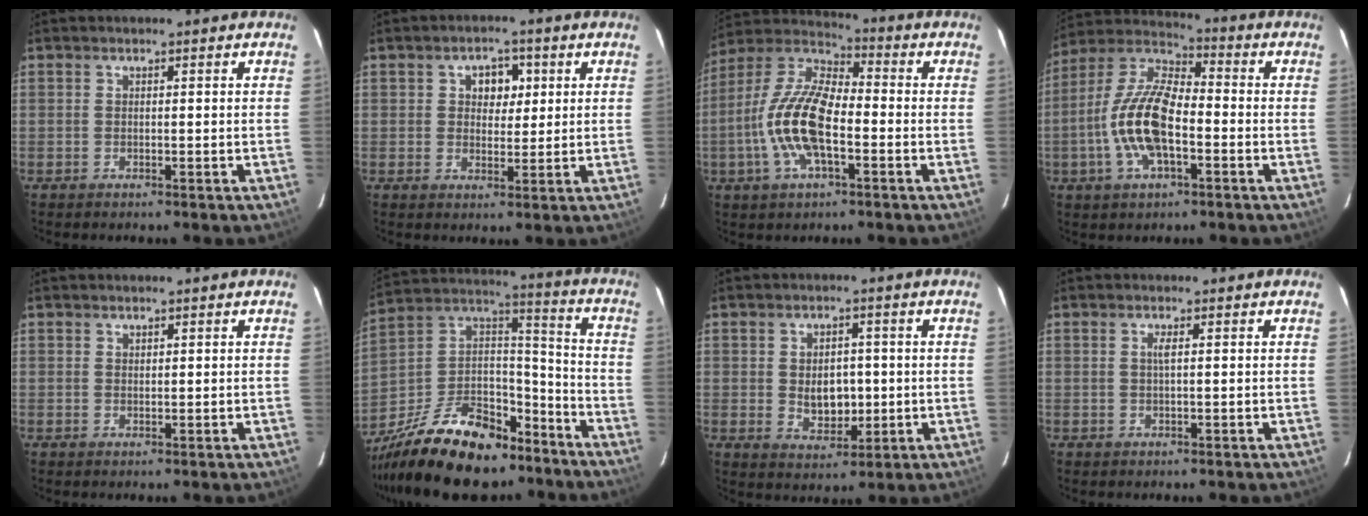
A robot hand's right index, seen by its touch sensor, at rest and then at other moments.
{"total": 4.6, "force": [1.4, 3.6, 2.5], "torque": [-0.032, 0.013, 0.021]}
{"total": 15.4, "force": [-3.7, 6.2, 13.5], "torque": [-0.279, 0.003, -0.080]}
{"total": 14.8, "force": [-3.7, 6.3, 12.9], "torque": [-0.267, 0.004, -0.077]}
{"total": 0.5, "force": [0.5, 0.2, 0.0], "torque": [0.000, 0.001, 0.010]}
{"total": 26.3, "force": [-18.4, 12.9, 13.8], "torque": [-0.286, 0.034, -0.282]}
{"total": 6.6, "force": [-0.2, 4.6, 4.7], "torque": [-0.081, -0.002, 0.008]}
{"total": 1.1, "force": [0.2, -0.2, 1.0], "torque": [-0.020, 0.001, 0.002]}